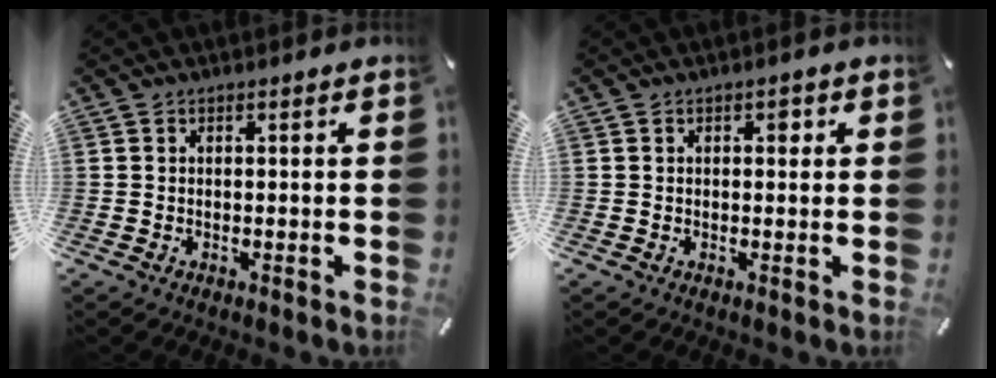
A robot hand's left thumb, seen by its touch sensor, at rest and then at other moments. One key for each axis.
{"total": 1.6, "fx": 0.5, "fy": 1.1, "fz": 1.1, "tx": -0.008, "ty": 0.001, "tz": 0.003}